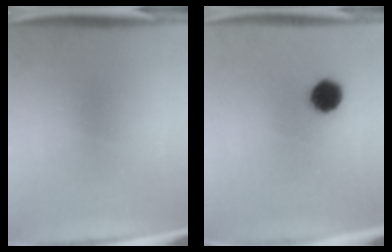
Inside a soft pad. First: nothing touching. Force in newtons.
{"total": 7.2}